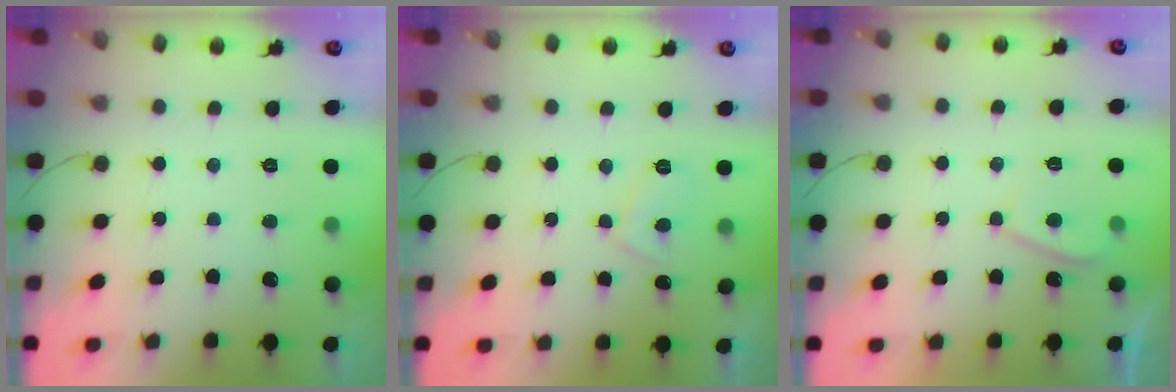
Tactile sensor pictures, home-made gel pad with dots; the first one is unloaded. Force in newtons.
{"total": 2.8, "press": 2.7, "slide": 0.9}
{"total": 2.8, "press": 2.8, "slide": 0.7}